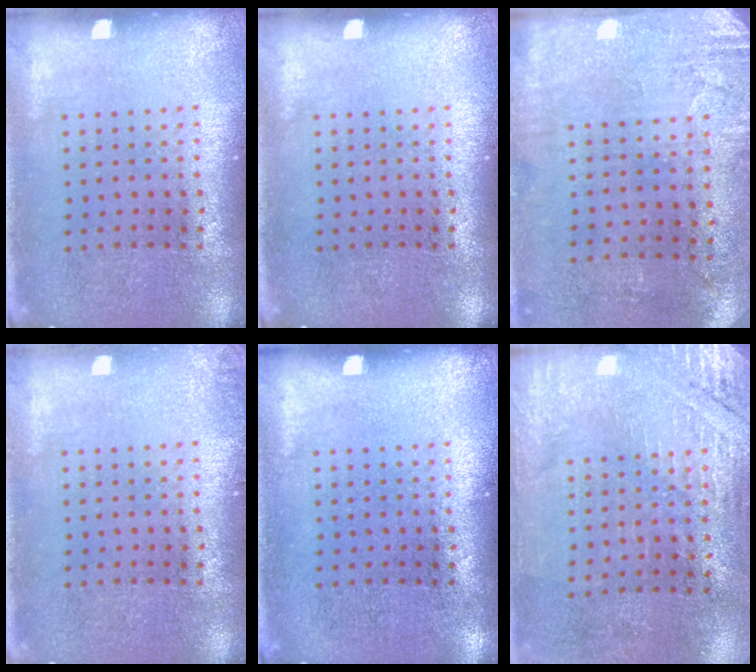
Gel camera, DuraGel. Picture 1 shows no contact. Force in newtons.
{"total": 0.0}
{"total": 2.8, "press": 2.4, "slide": 1.6}
{"total": 0.6, "press": 0.6, "slide": 0.2}
{"total": 0.0}
{"total": 2.7, "press": 2.4, "slide": 1.2}